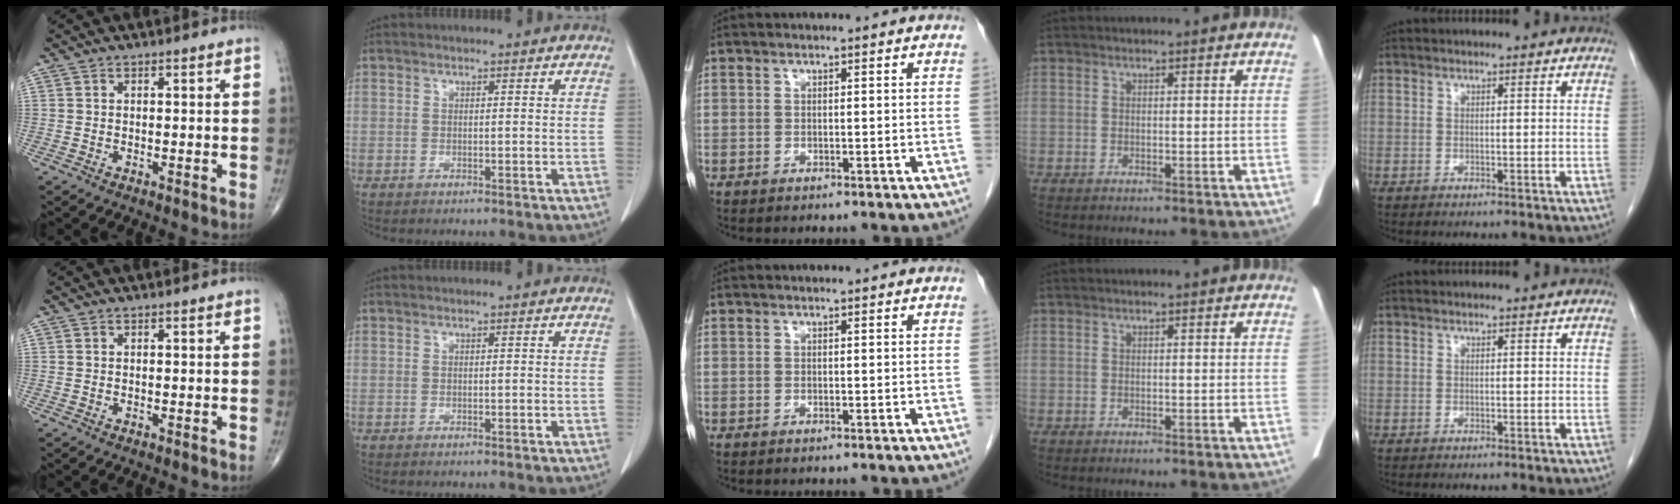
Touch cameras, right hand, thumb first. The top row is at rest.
{}